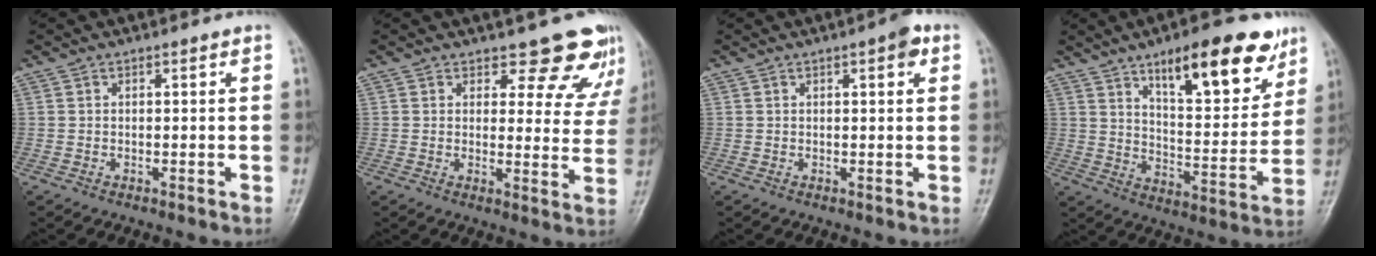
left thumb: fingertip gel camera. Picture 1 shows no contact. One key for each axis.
{"total": 10.1, "fx": 8.6, "fy": 4.4, "fz": 2.8, "tx": 0.014, "ty": -0.060, "tz": 0.081}
{"total": 3.1, "fx": 1.4, "fy": 0.9, "fz": 2.6, "tx": -0.030, "ty": 0.000, "tz": 0.014}
{"total": 19.2, "fx": 11.5, "fy": 6.9, "fz": 13.8, "tx": -0.154, "ty": -0.058, "tz": 0.179}